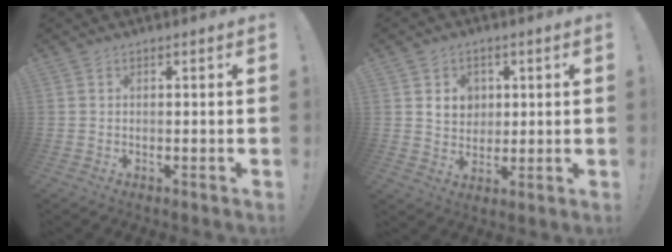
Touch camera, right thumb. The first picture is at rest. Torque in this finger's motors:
{"motor_torque": [0.52, 0.92, 0.23, -0.03, 0.00]}